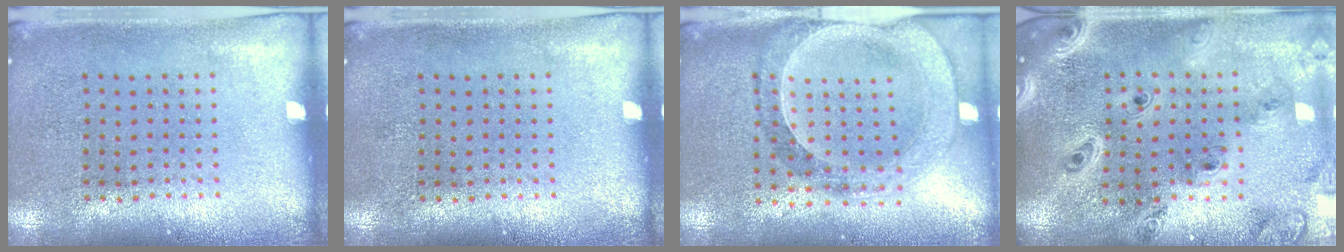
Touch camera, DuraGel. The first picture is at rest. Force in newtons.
{"total": 0.0}
{"total": 1.5, "press": 1.5, "slide": 0.3}
{"total": 2.6, "press": 2.3, "slide": 1.2}